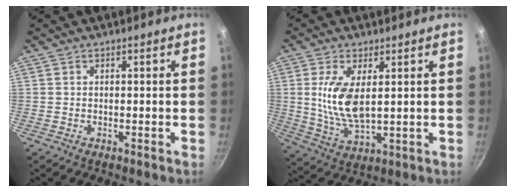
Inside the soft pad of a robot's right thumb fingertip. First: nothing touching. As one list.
[{"total": 10.3, "force": [1.8, 4.6, 9.0], "torque": [-0.175, -0.015, 0.044]}]